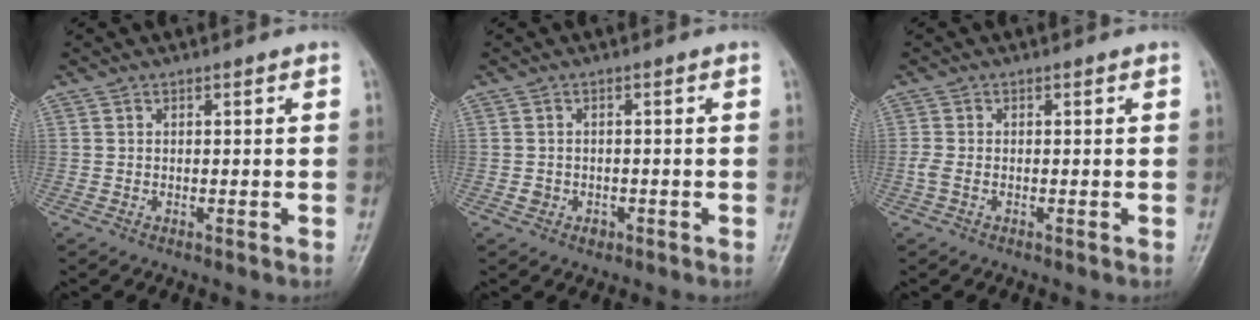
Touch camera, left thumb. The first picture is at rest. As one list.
[{"total": 1.9, "force": [-0.8, 1.6, 0.5], "torque": [-0.003, 0.010, -0.008]}, {"total": 1.8, "force": [-0.5, 1.0, 1.4], "torque": [-0.029, 0.007, -0.007]}]